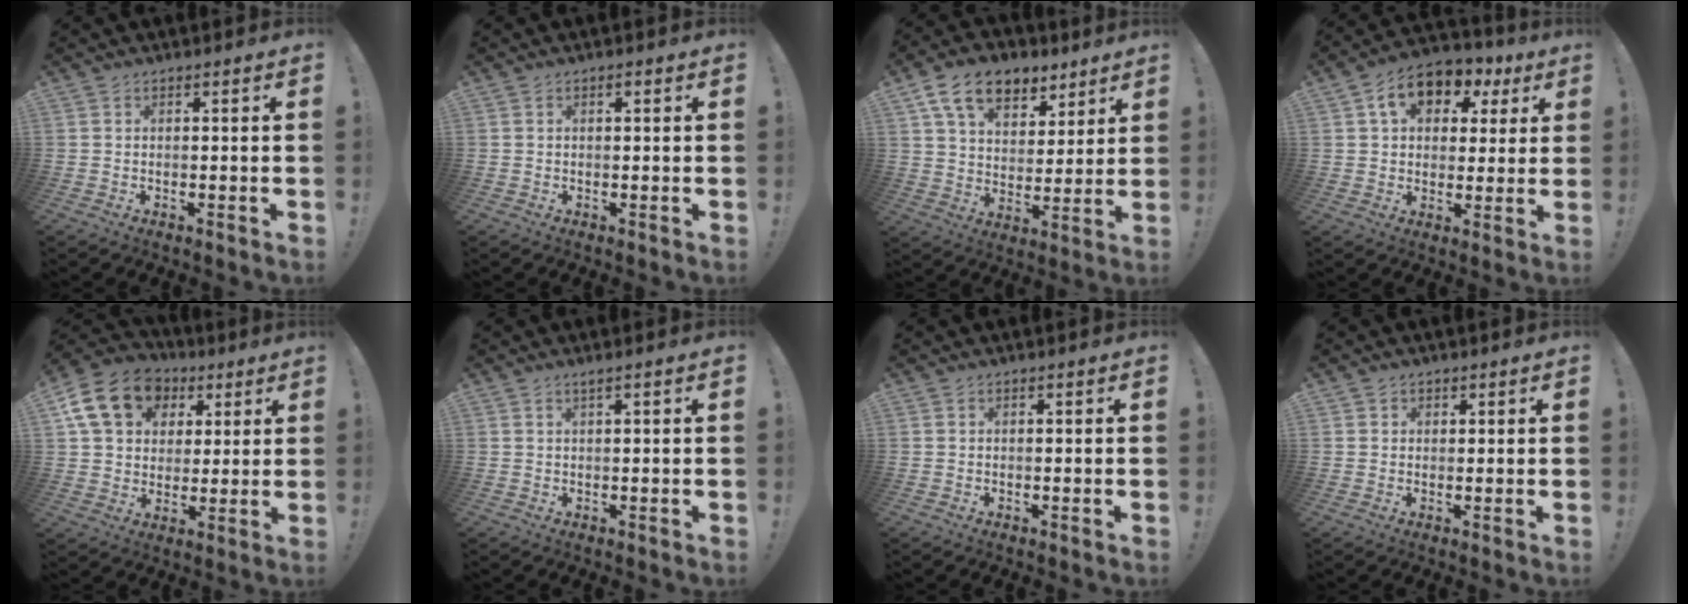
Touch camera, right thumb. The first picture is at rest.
{"total": 0.7, "force": [0.3, 0.1, 0.6], "torque": [-0.007, -0.001, 0.003]}
{"total": 15.1, "force": [9.2, 9.3, 7.5], "torque": [-0.114, -0.050, 0.169]}
{"total": 12.5, "force": [5.4, 8.7, 7.1], "torque": [-0.105, -0.016, 0.100]}
{"total": 17.6, "force": [7.2, 13.6, 8.6], "torque": [-0.123, -0.023, 0.144]}
{"total": 1.7, "force": [0.8, -0.3, 1.4], "torque": [-0.026, -0.001, 0.014]}
{"total": 0.0}
{"total": 1.3, "force": [0.8, 1.1, 0.2], "torque": [0.002, -0.003, 0.013]}